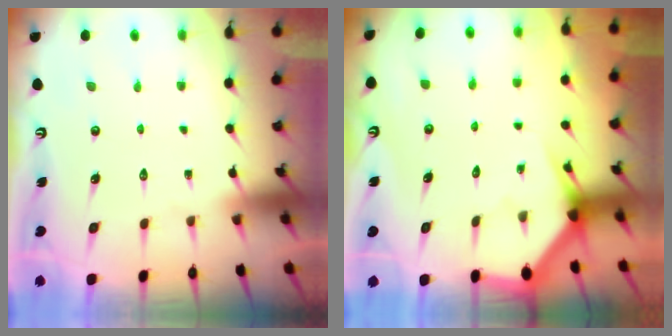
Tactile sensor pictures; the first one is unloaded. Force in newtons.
{"total": 2.9, "press": 2.9, "slide": 0.1}